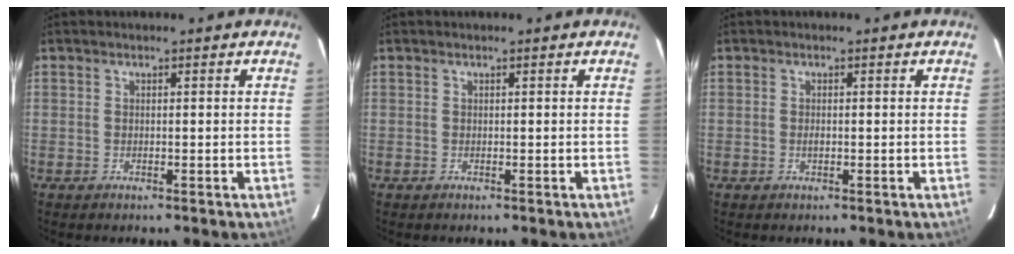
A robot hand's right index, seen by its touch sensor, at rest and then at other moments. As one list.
[{"total": 0.0}, {"total": 0.9, "force": [-0.2, 0.5, 0.6], "torque": [-0.011, 0.001, -0.004]}]